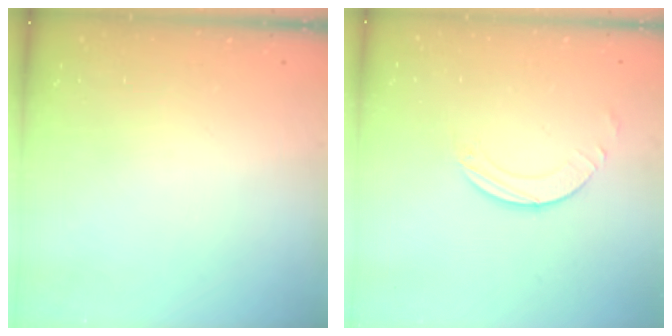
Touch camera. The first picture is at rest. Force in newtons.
{"total": 1.9, "press": 1.9, "slide": 0.1}